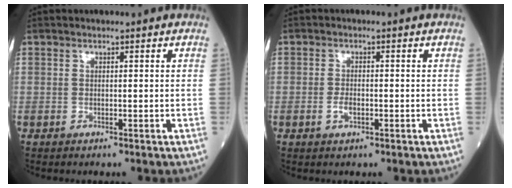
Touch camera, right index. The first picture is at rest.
{"total": 1.9, "force": [-0.7, 0.9, 1.5], "torque": [-0.031, 0.001, -0.011]}